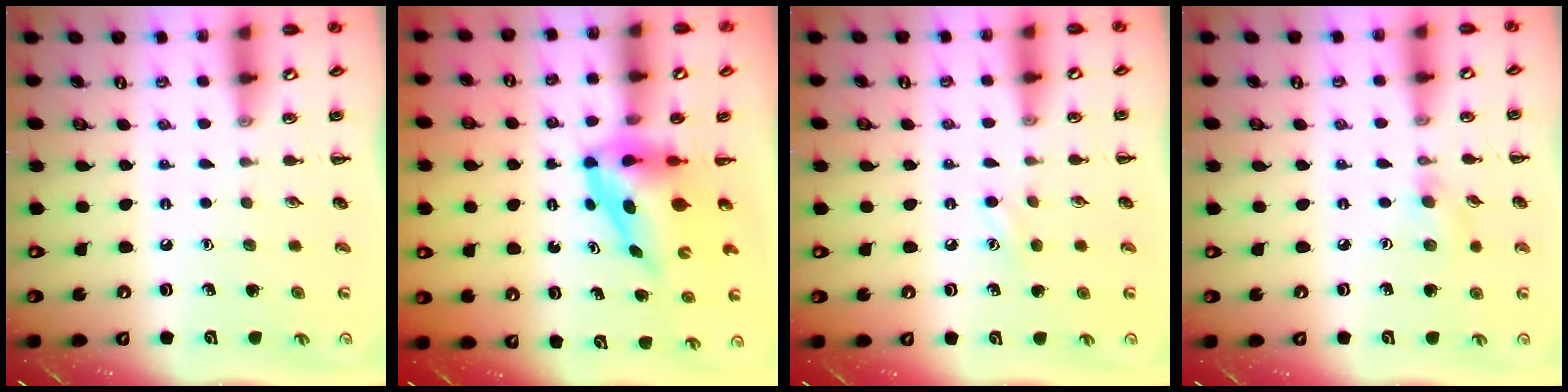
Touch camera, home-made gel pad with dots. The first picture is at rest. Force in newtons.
{"total": 5.4, "press": 5.2, "slide": 1.6}
{"total": 2.4, "press": 2.3, "slide": 0.8}
{"total": 4.0, "press": 3.7, "slide": 1.6}